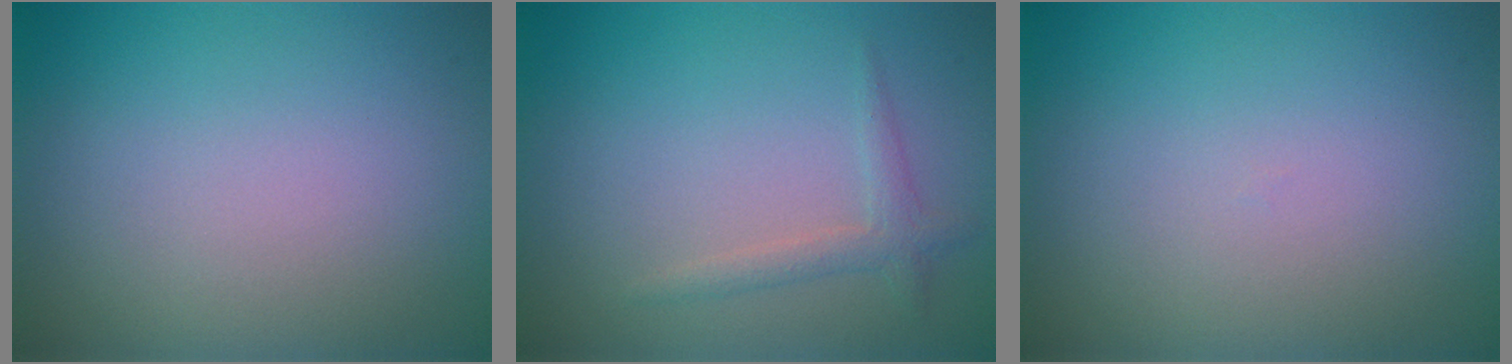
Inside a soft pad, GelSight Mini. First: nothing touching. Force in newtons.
{"total": 1.5, "press": 1.5, "slide": 0.0}
{"total": 0.0}